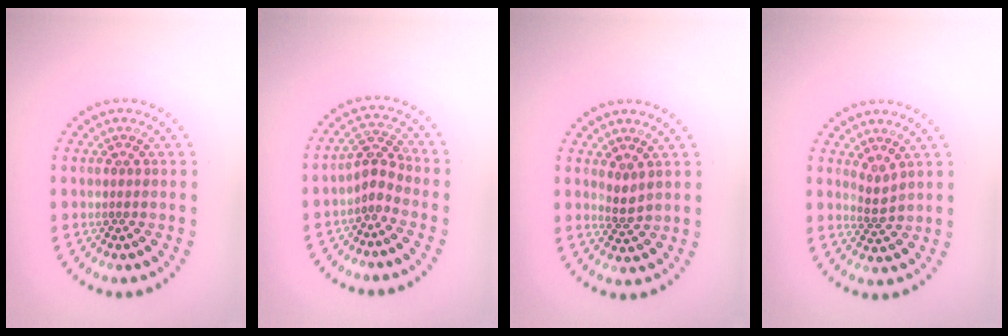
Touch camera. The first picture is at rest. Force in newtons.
{"total": 2.2, "press": 1.5, "slide": 1.6}
{"total": 1.2, "press": 0.9, "slide": 0.8}
{"total": 1.4, "press": 1.0, "slide": 1.1}